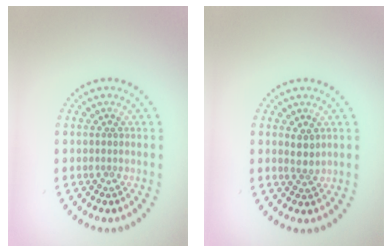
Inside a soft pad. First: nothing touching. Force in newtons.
{"total": 1.4, "press": 1.2, "slide": 0.8}